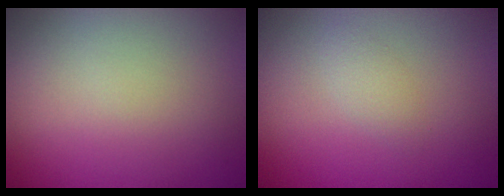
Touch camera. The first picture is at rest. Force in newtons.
{"total": 1.2, "press": 1.2, "slide": 0.1}